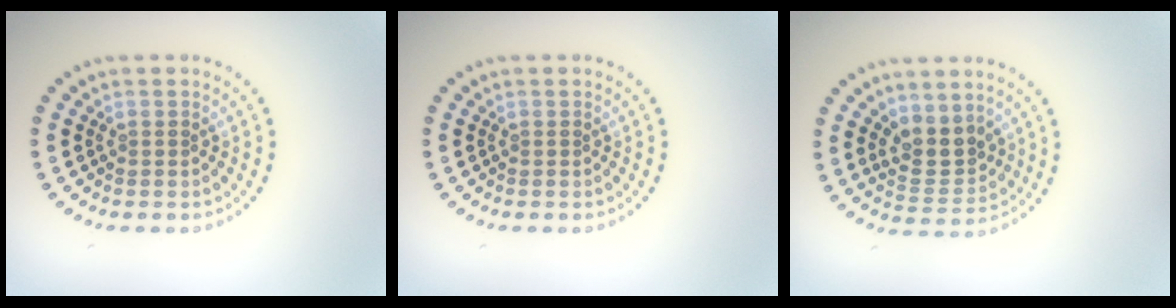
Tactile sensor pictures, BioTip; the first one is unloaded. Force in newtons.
{"total": 0.0}
{"total": 3.3, "press": 2.9, "slide": 1.4}